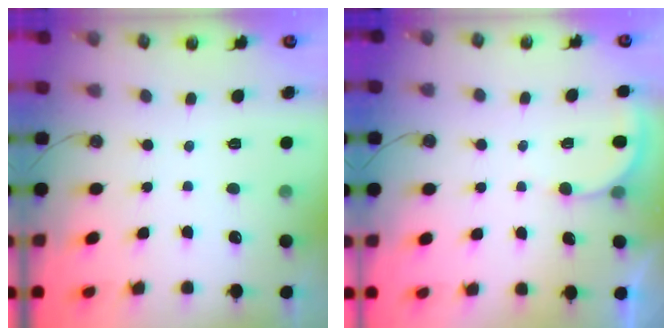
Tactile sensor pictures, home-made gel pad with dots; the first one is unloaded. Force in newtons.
{"total": 3.4, "press": 3.4, "slide": 0.3}